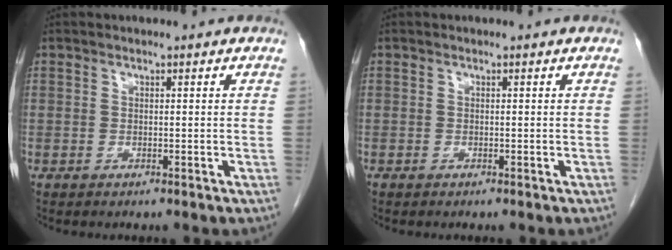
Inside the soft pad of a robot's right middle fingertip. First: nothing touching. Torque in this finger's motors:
{"motor_torque": [-0.63, -0.13, -0.02, -0.02]}